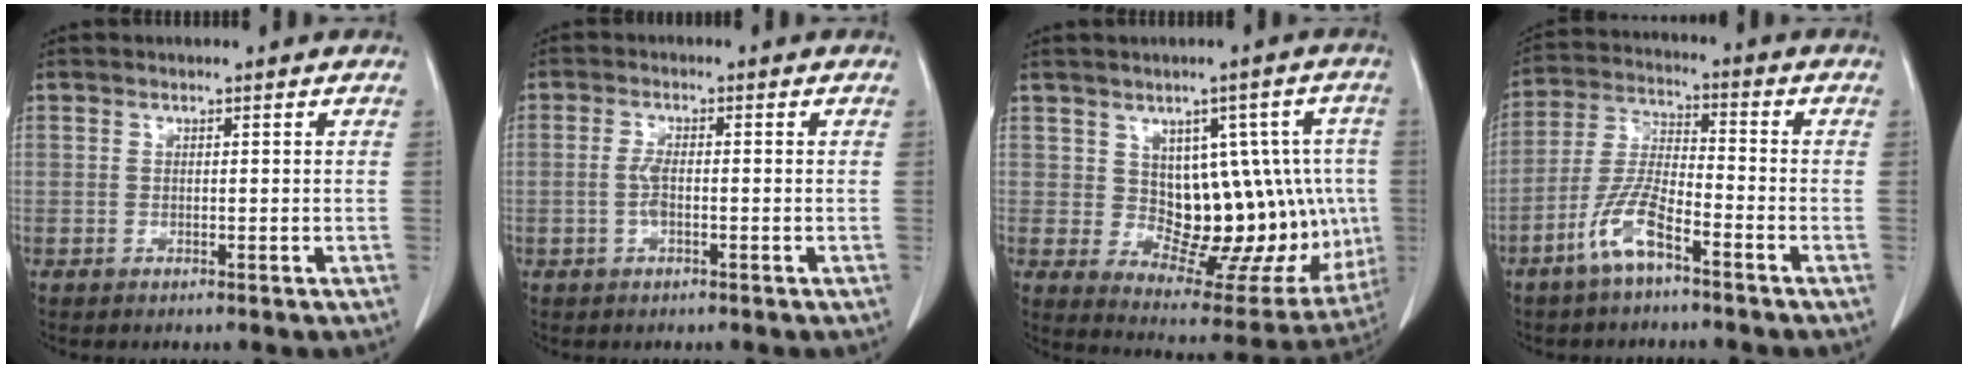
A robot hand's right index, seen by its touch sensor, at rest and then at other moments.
{"total": 2.5, "force": [-0.5, 0.8, 2.3], "torque": [-0.054, 0.001, -0.010]}
{"total": 15.8, "force": [0.7, 8.7, 13.1], "torque": [-0.147, 0.022, 0.036]}
{"total": 8.2, "force": [-4.9, 1.8, 6.4], "torque": [-0.140, -0.001, -0.098]}